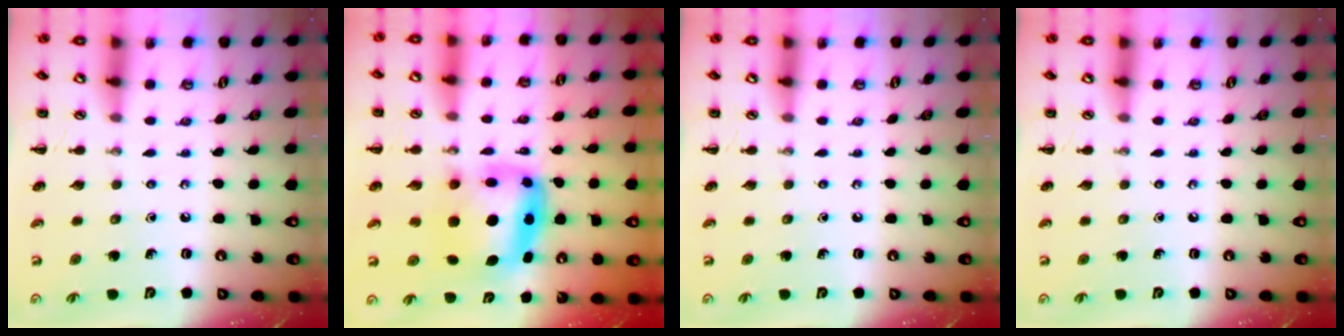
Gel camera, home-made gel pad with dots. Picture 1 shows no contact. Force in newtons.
{"total": 7.1, "press": 6.9, "slide": 1.9}
{"total": 0.0}
{"total": 0.0}